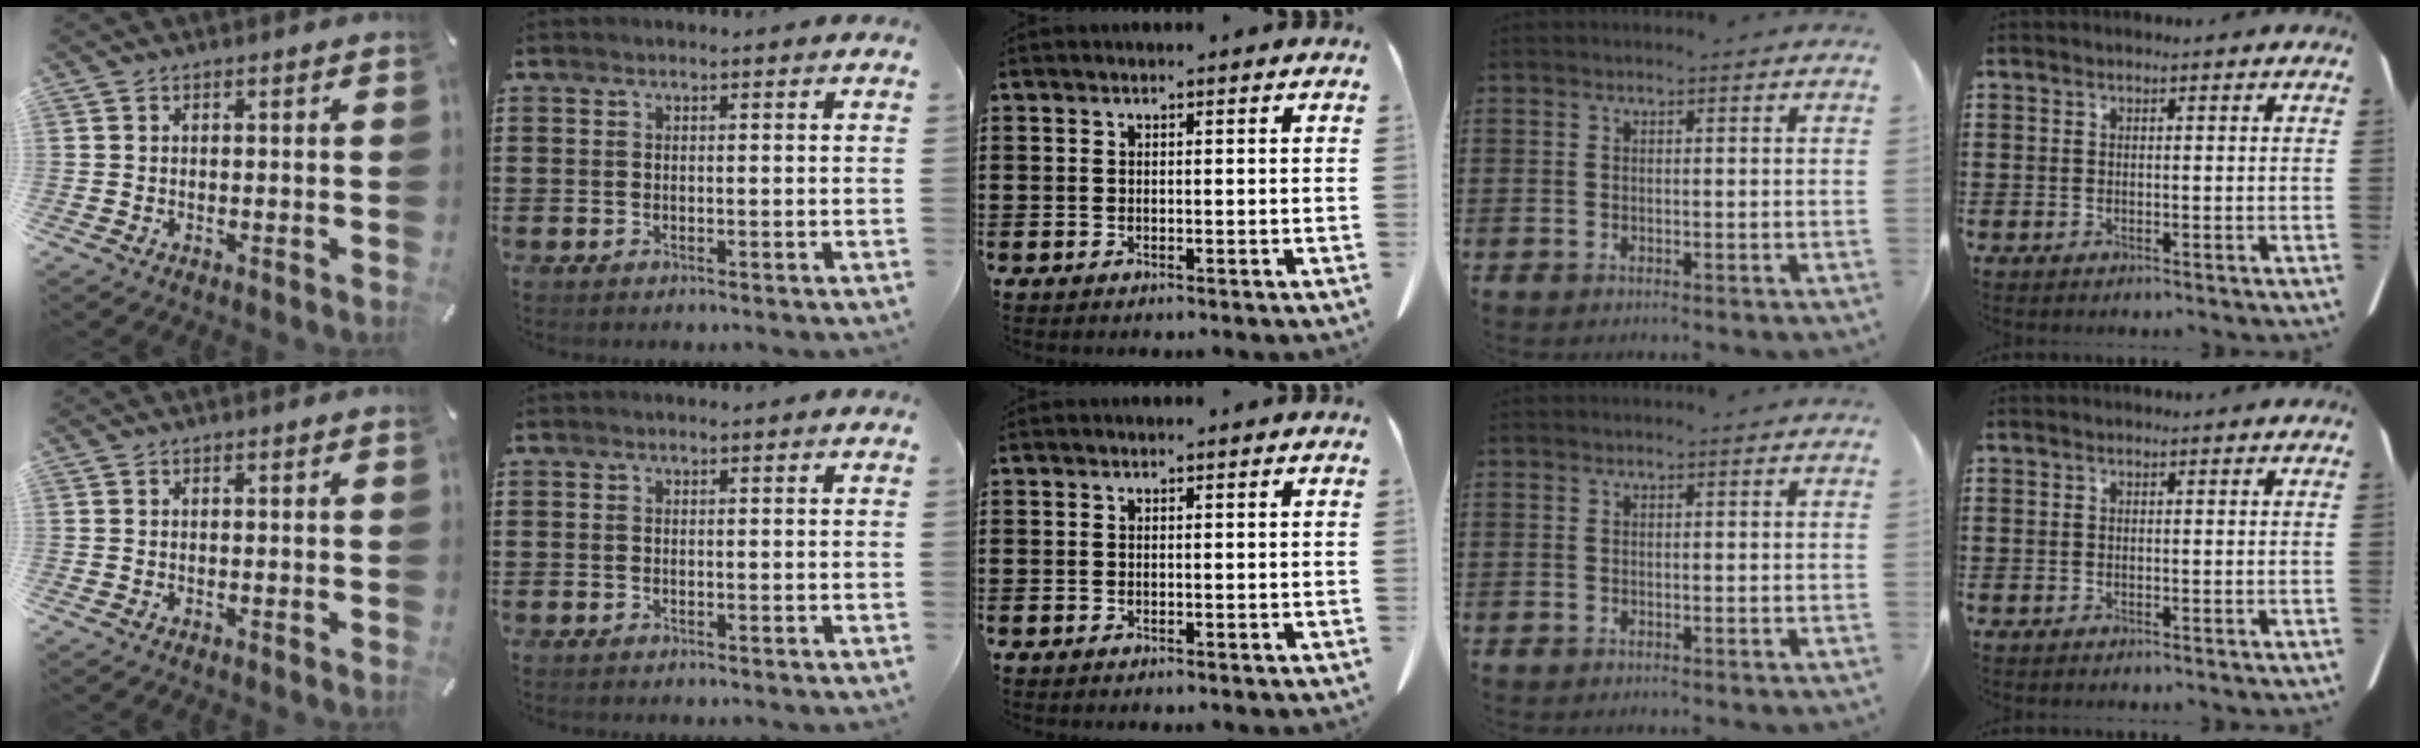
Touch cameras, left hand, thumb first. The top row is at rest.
{}